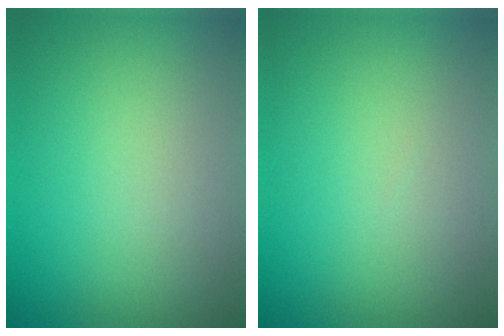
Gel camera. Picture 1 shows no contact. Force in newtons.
{"total": 0.0}